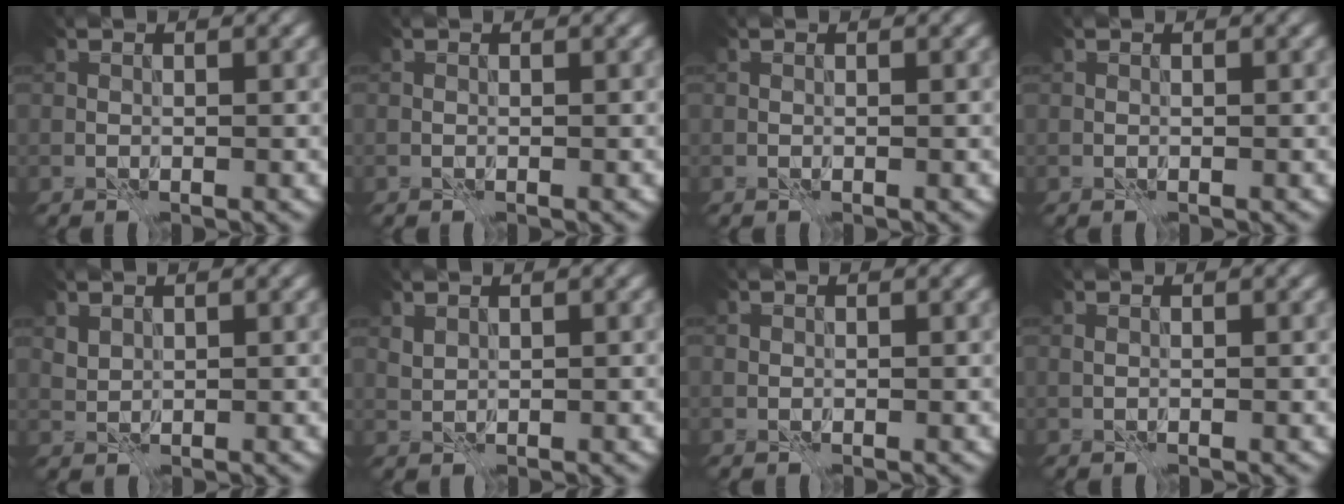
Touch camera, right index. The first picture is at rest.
{"total": 0.0}
{"total": 0.0}
{"total": 0.0}
{"total": 1.3, "force": [1.1, 0.6, 0.0], "torque": [-0.003, 0.000, 0.025]}
{"total": 0.8, "force": [0.8, 0.3, 0.2], "torque": [-0.008, 0.001, 0.018]}
{"total": 0.0}
{"total": 0.0}